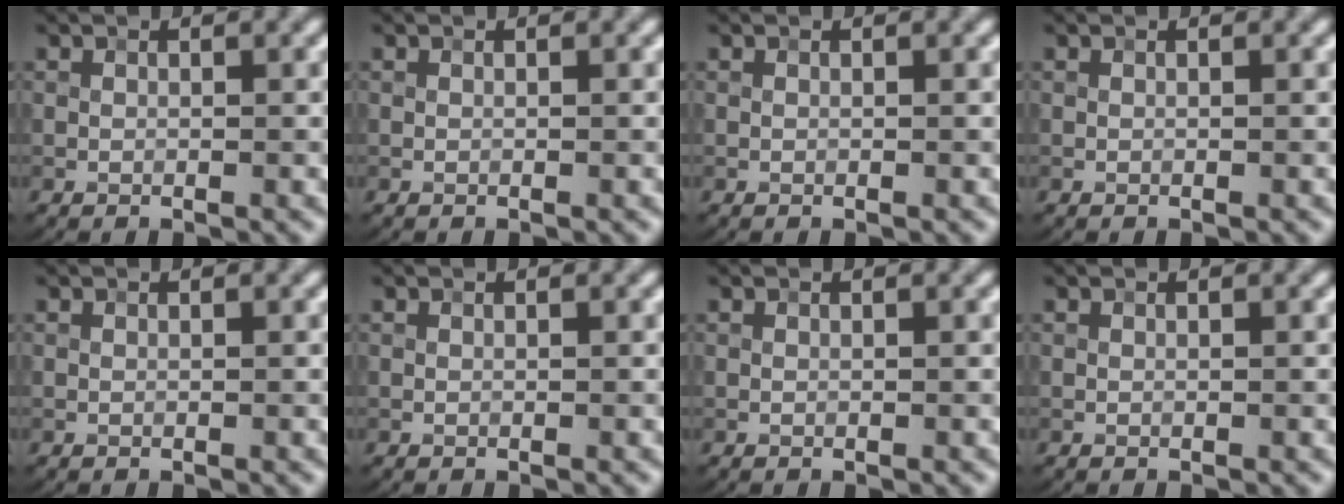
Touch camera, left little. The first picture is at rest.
{"total": 0.0}
{"total": 0.0}
{"total": 0.0}
{"total": 0.0}
{"total": 0.0}
{"total": 0.0}
{"total": 0.0}